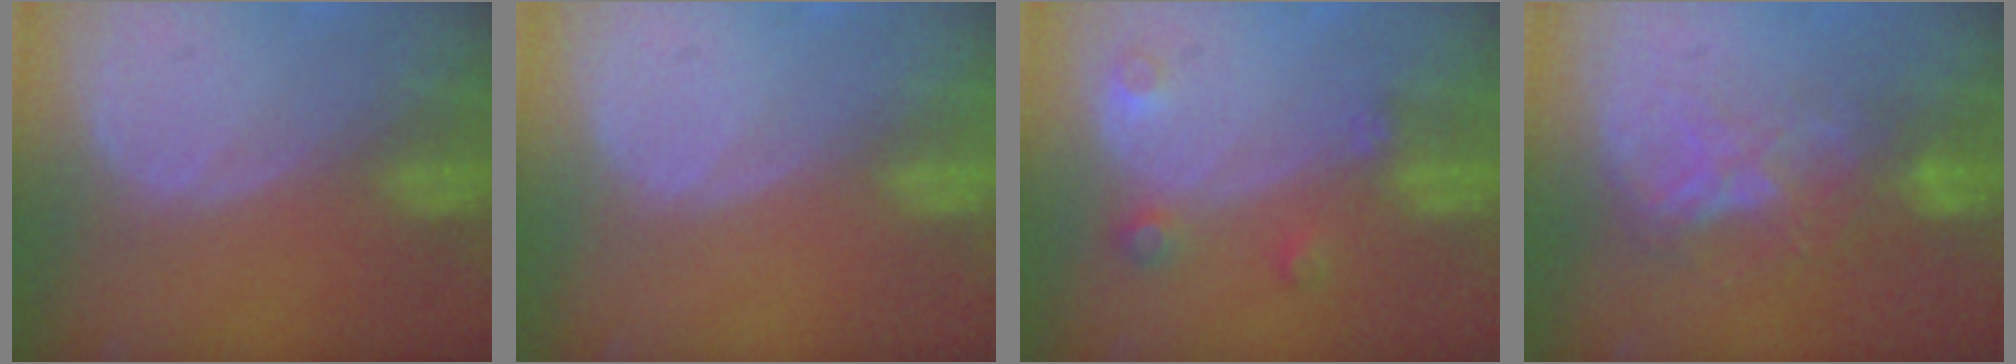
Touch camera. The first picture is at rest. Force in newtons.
{"total": 0.0}
{"total": 3.4, "press": 3.1, "slide": 1.4}
{"total": 6.7, "press": 5.9, "slide": 3.2}